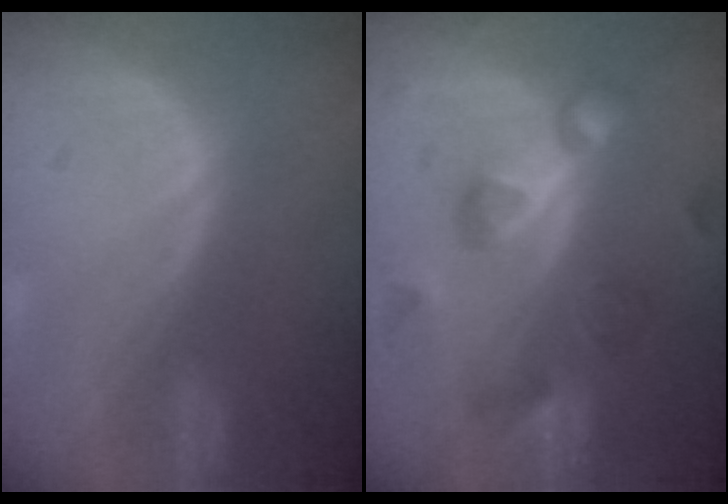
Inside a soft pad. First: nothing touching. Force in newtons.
{"total": 9.4, "press": 8.4, "slide": 4.3}